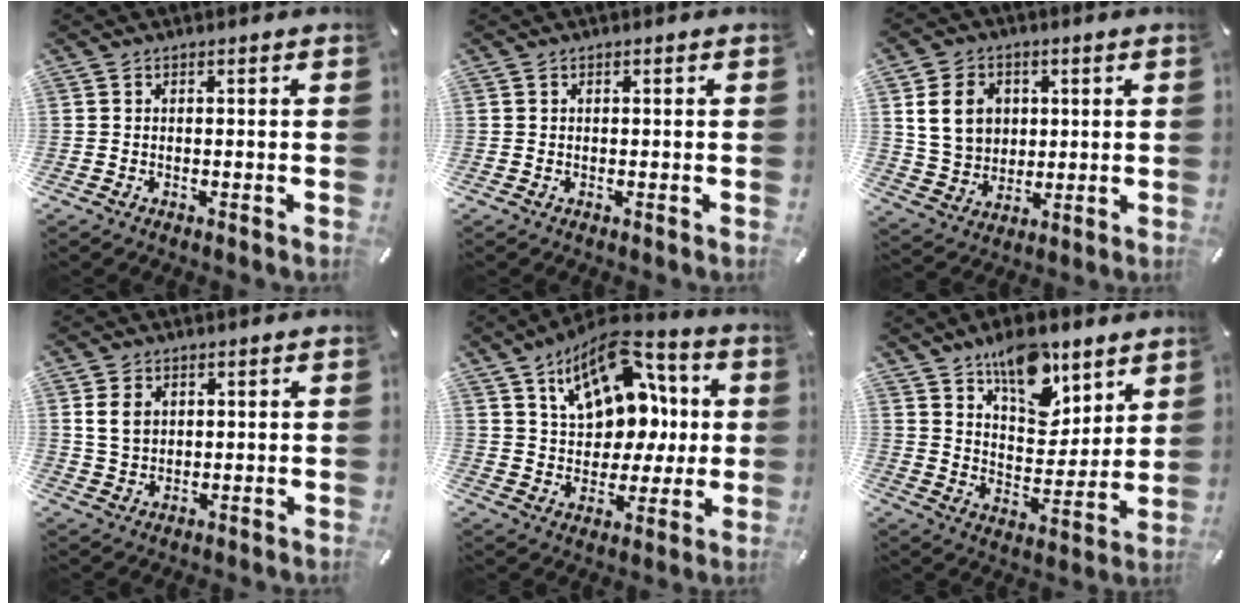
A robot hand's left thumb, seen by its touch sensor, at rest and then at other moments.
{"total": 0.0}
{"total": 10.7, "force": [2.4, 9.2, 4.8], "torque": [-0.096, 0.005, 0.047]}
{"total": 5.1, "force": [1.5, 4.2, 2.5], "torque": [-0.055, 0.001, 0.025]}
{"total": 16.8, "force": [7.8, 11.5, 9.4], "torque": [-0.148, -0.042, 0.143]}
{"total": 15.5, "force": [10.8, 8.1, 7.6], "torque": [-0.102, -0.071, 0.191]}